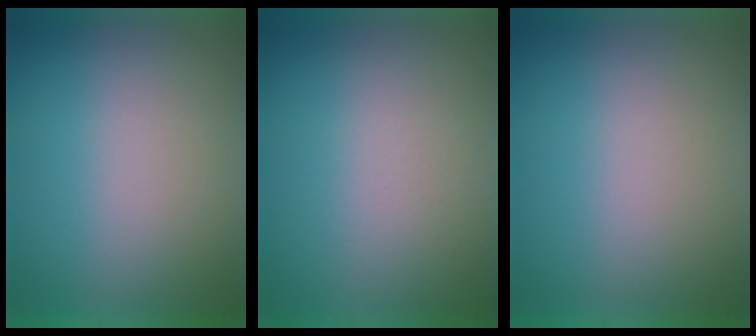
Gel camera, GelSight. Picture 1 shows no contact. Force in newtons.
{"total": 2.7}
{"total": 0.0}